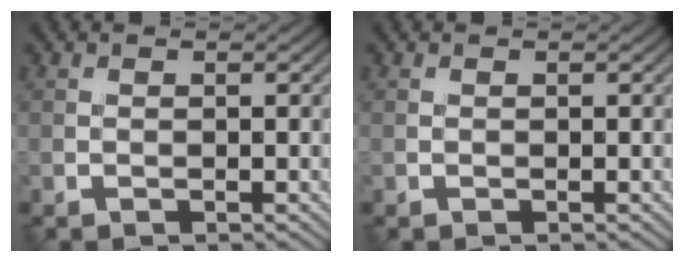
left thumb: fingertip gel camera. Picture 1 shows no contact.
{"total": 0.0}